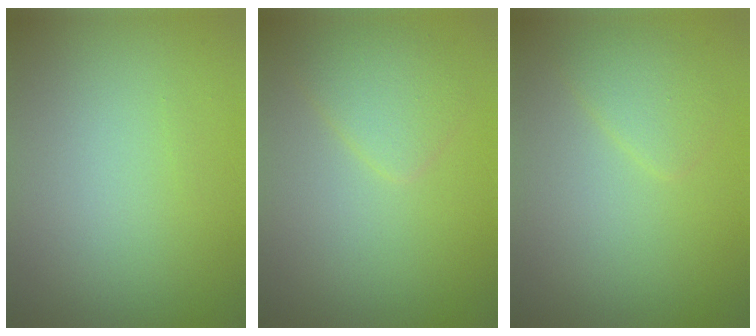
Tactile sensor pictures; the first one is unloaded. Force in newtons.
{"total": 2.5, "press": 2.5, "slide": 0.1}
{"total": 1.8, "press": 1.8, "slide": 0.1}